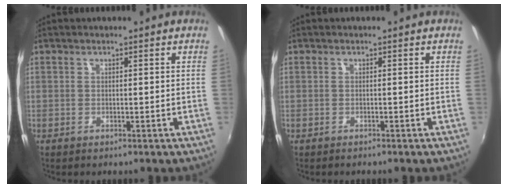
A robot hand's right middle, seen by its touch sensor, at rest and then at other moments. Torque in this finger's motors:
{"motor_torque": [-0.45, 0.11, 0.00, 0.00]}